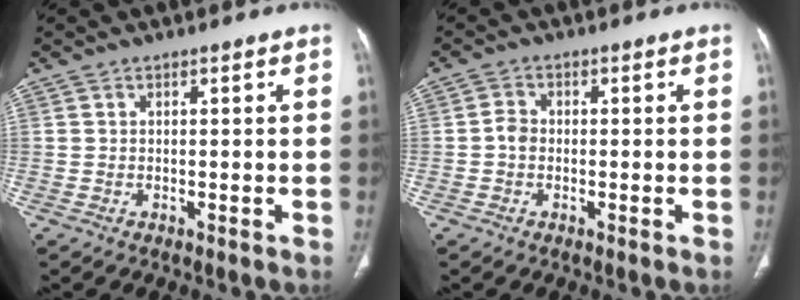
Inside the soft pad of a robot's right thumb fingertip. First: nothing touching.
{"total": 2.2, "force": [-0.4, 1.7, 1.2], "torque": [-0.015, 0.007, -0.014]}